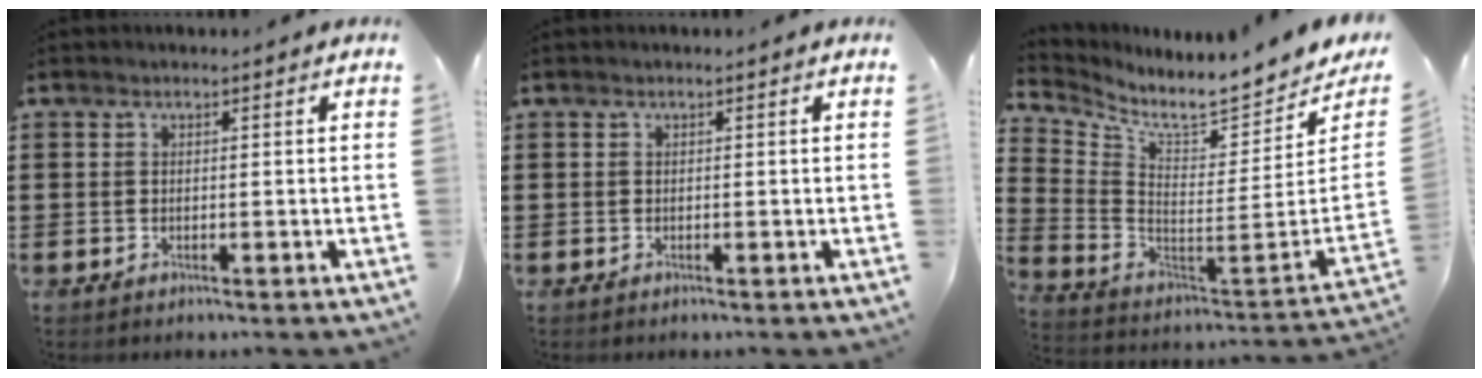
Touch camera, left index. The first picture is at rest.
{"total": 0.0}
{"total": 7.0, "force": [6.5, -0.2, 2.6], "torque": [-0.072, -0.082, 0.104]}